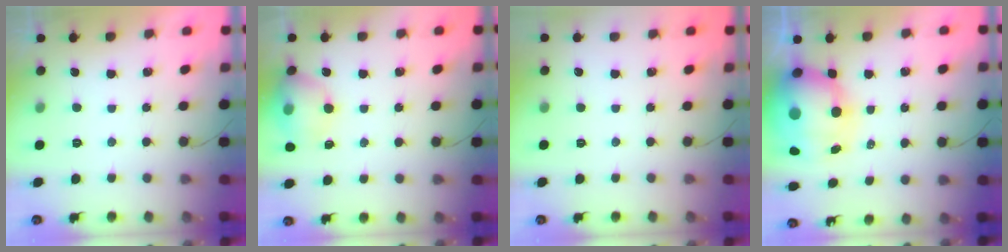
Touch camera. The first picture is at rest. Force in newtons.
{"total": 13.0, "press": 12.9, "slide": 2.1}
{"total": 0.0}
{"total": 16.2, "press": 15.6, "slide": 4.3}